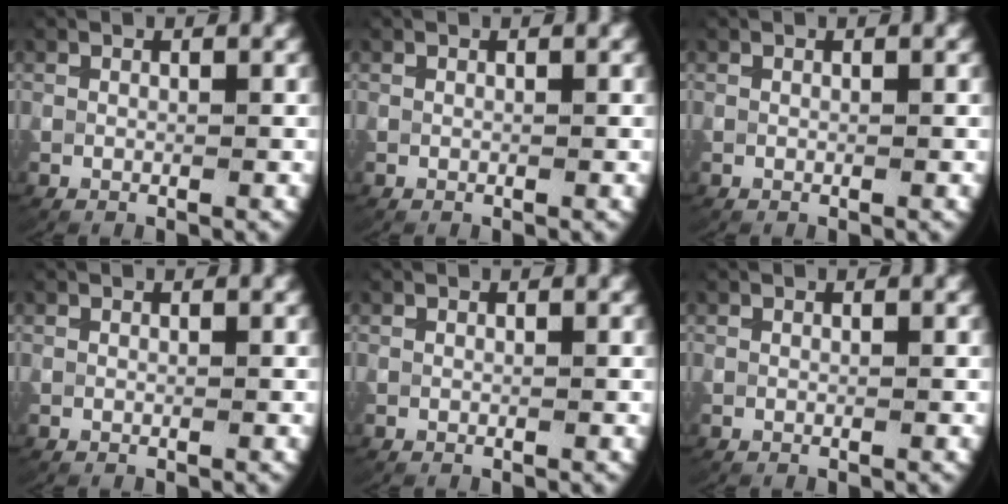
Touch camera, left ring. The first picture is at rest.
{"total": 0.0}
{"total": 0.0}
{"total": 0.0}
{"total": 0.0}
{"total": 0.0}